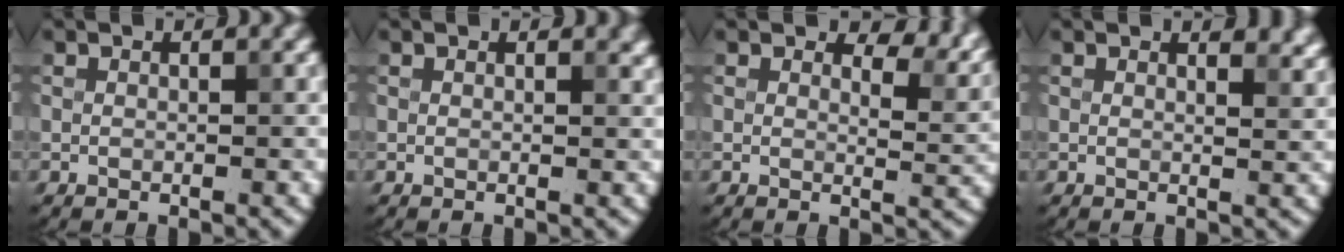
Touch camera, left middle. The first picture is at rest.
{"total": 0.6, "force": [0.3, 0.2, 0.5], "torque": [-0.004, -0.001, 0.005]}
{"total": 4.3, "force": [2.9, 2.0, 2.5], "torque": [-0.036, -0.004, 0.033]}
{"total": 2.1, "force": [1.6, 0.6, 1.2], "torque": [-0.019, 0.001, 0.022]}